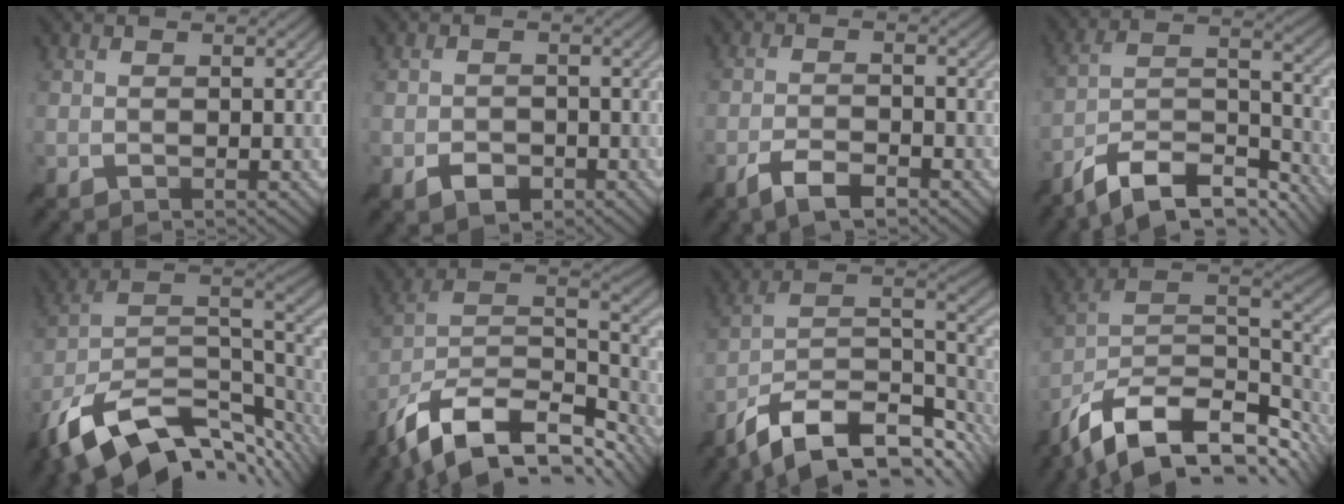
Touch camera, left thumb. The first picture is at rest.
{"total": 2.6, "force": [-1.6, 1.7, 1.3], "torque": [-0.016, -0.004, -0.028]}
{"total": 4.8, "force": [-3.4, 1.1, 3.1], "torque": [-0.057, -0.001, -0.067]}
{"total": 13.3, "force": [-10.5, 3.8, 7.3], "torque": [-0.141, 0.002, -0.190]}
{"total": 16.5, "force": [-9.8, 7.2, 11.1], "torque": [-0.243, -0.022, -0.161]}
{"total": 16.4, "force": [-11.0, 7.3, 9.7], "torque": [-0.237, -0.023, -0.174]}
{"total": 15.2, "force": [-10.1, 5.8, 9.8], "torque": [-0.217, -0.013, -0.165]}
{"total": 16.1, "force": [-9.6, 7.5, 10.6], "torque": [-0.241, -0.022, -0.155]}